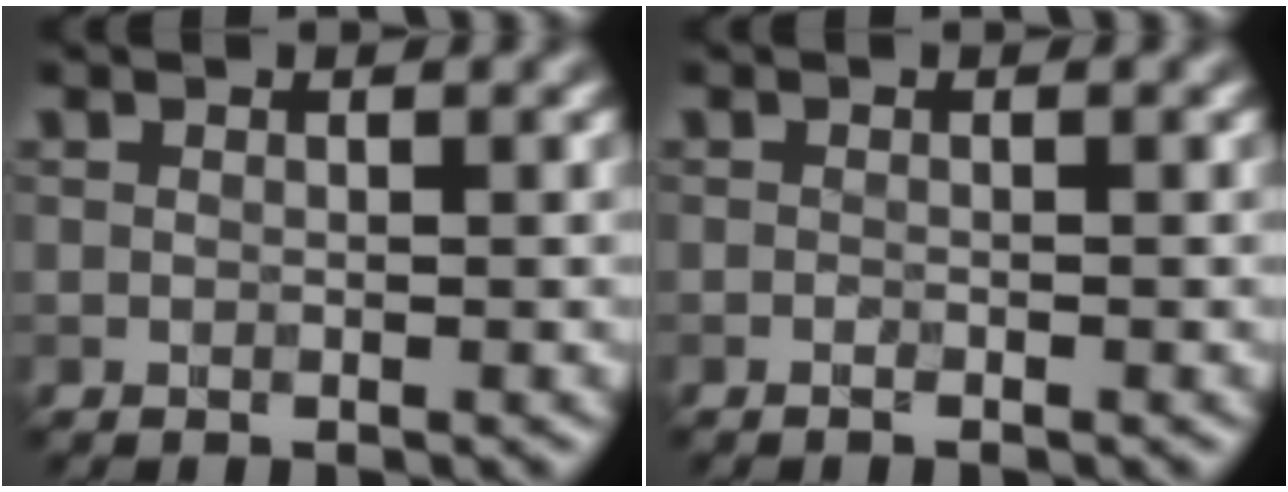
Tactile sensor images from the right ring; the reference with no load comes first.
{"total": 0.5, "force": [-0.5, 0.2, 0.1], "torque": [0.001, -0.006, -0.009]}